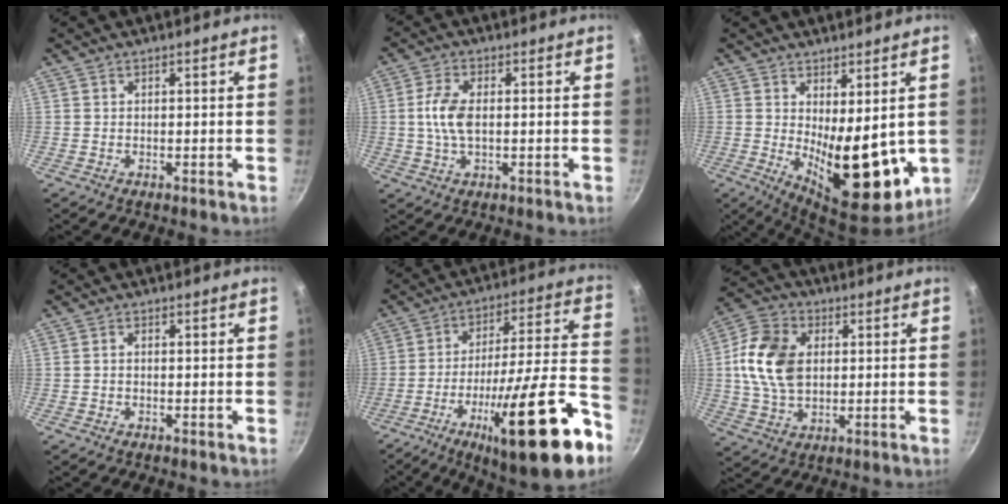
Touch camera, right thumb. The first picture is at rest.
{"total": 6.4, "force": [0.2, 3.3, 5.5], "torque": [-0.114, 0.008, 0.000]}
{"total": 14.3, "force": [0.3, 6.3, 12.9], "torque": [-0.159, -0.037, 0.023]}
{"total": 1.1, "force": [-0.2, 0.8, 0.7], "torque": [-0.014, 0.006, -0.003]}
{"total": 26.0, "force": [-12.2, 5.2, 22.4], "torque": [-0.317, 0.044, -0.194]}
{"total": 14.1, "force": [1.7, 9.8, 10.0], "torque": [-0.172, 0.005, 0.023]}